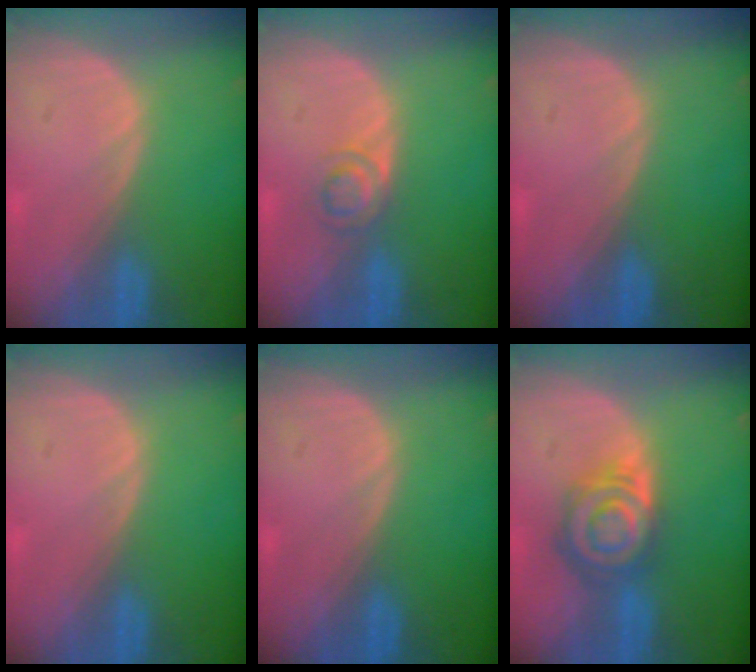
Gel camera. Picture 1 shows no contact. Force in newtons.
{"total": 3.0, "press": 2.9, "slide": 0.2}
{"total": 0.0}
{"total": 0.0}
{"total": 0.0}
{"total": 8.0, "press": 7.0, "slide": 3.9}